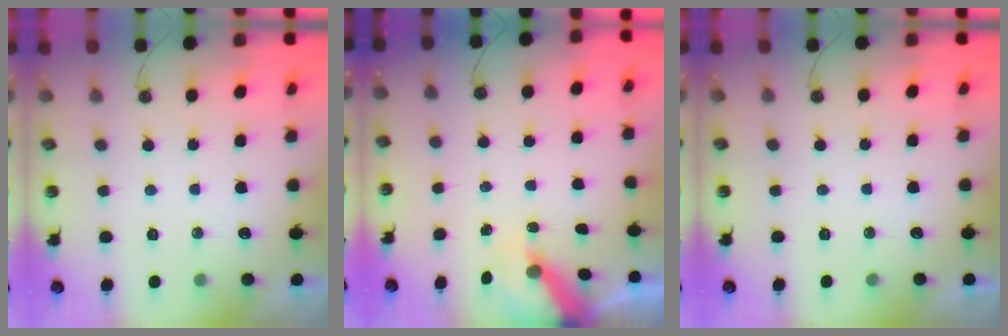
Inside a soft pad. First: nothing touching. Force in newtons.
{"total": 5.4, "press": 5.4, "slide": 0.5}
{"total": 0.0}